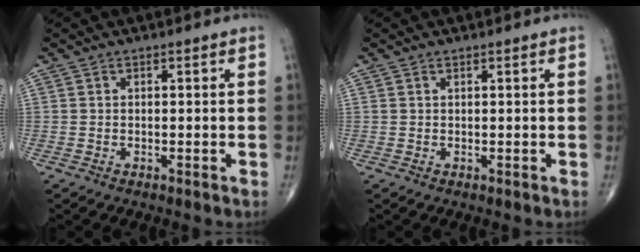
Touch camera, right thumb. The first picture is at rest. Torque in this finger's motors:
{"motor_torque": [0.03, -0.05, -0.03, 0.10, -0.01]}